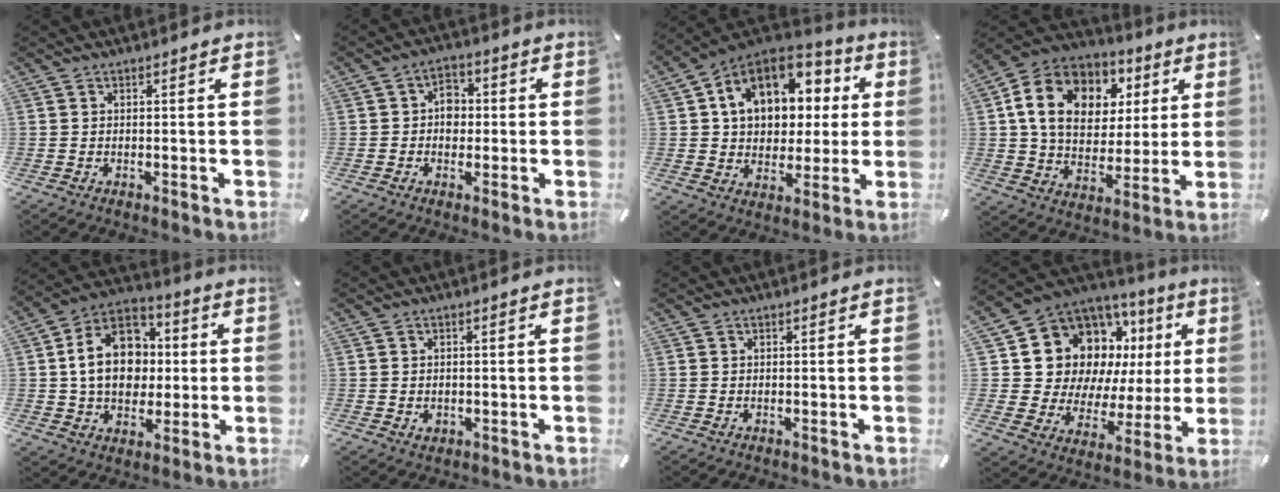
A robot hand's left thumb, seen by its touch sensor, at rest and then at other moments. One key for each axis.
{"total": 5.3, "fx": -0.3, "fy": 4.4, "fz": 2.9, "tx": -0.033, "ty": 0.004, "tz": -0.011}
{"total": 14.5, "fx": 5.0, "fy": 11.3, "fz": 7.5, "tx": -0.129, "ty": -0.019, "tz": 0.098}
{"total": 16.3, "fx": 4.9, "fy": 13.0, "fz": 8.4, "tx": -0.148, "ty": 0.000, "tz": 0.094}
{"total": 16.3, "fx": 0.6, "fy": 13.1, "fz": 9.7, "tx": -0.185, "ty": 0.014, "tz": 0.012}
{"total": 1.3, "fx": -0.1, "fy": 1.2, "fz": 0.5, "tx": -0.012, "ty": 0.005, "tz": -0.005}
{"total": 0.0}
{"total": 17.4, "fx": 8.4, "fy": 12.8, "fz": 8.4, "tx": -0.146, "ty": -0.063, "tz": 0.173}